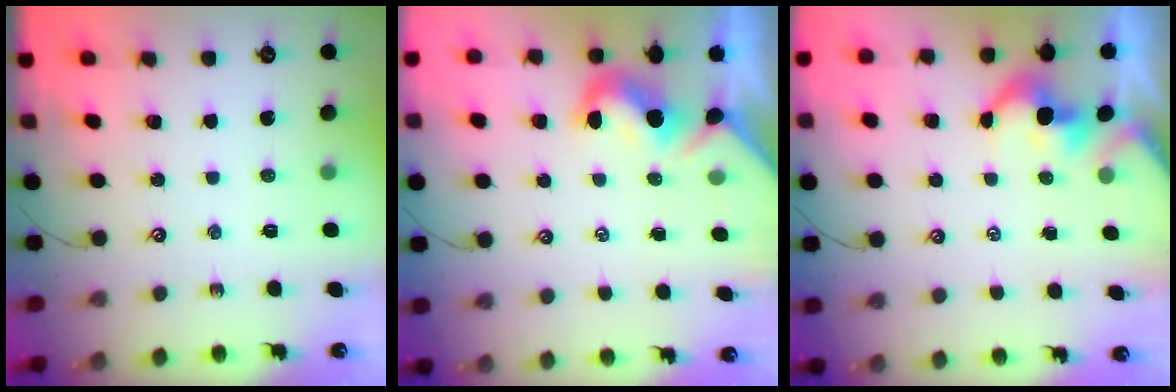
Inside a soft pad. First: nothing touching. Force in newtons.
{"total": 1.9, "press": 1.8, "slide": 0.6}
{"total": 0.0}